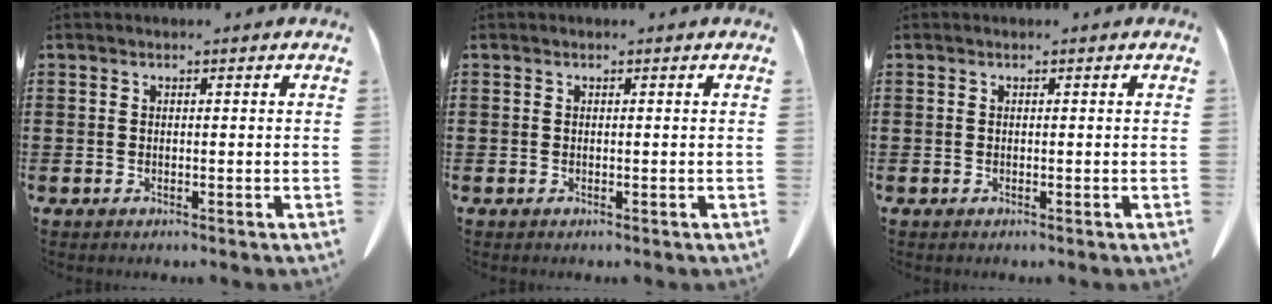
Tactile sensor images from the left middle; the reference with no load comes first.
{"total": 0.0}
{"total": 0.0}